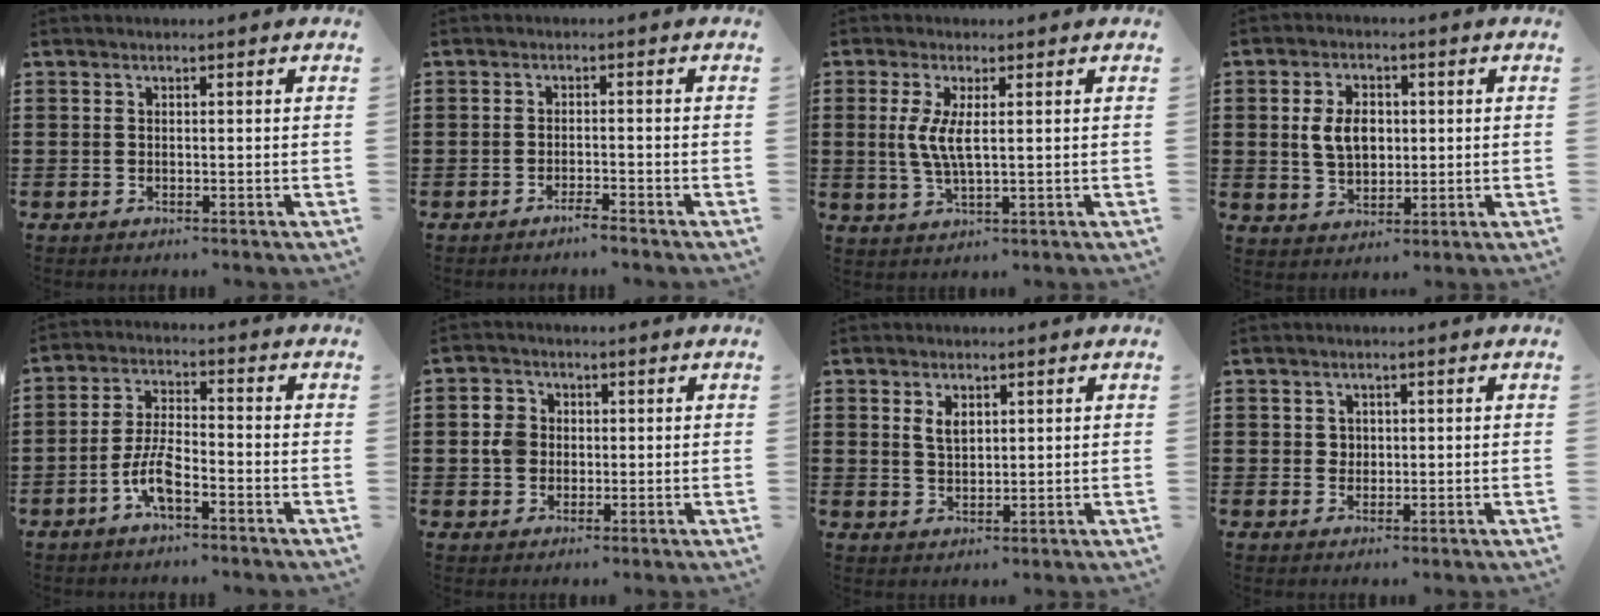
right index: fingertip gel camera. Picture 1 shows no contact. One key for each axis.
{"total": 1.8, "fx": -1.6, "fy": -0.1, "fz": 0.7, "tx": -0.015, "ty": -0.003, "tz": -0.029}
{"total": 4.6, "fx": 0.8, "fy": 1.0, "fz": 4.4, "tx": -0.102, "ty": -0.006, "tz": 0.008}
{"total": 5.8, "fx": 0.6, "fy": 3.9, "fz": 4.3, "tx": -0.098, "ty": 0.005, "tz": 0.003}
{"total": 6.4, "fx": -3.4, "fy": 1.8, "fz": 5.2, "tx": -0.126, "ty": -0.006, "tz": -0.070}
{"total": 4.0, "fx": 0.0, "fy": 3.5, "fz": 1.8, "tx": -0.054, "ty": 0.009, "tz": -0.005}
{"total": 2.6, "fx": 1.3, "fy": 1.4, "fz": 1.8, "tx": -0.039, "ty": 0.004, "tz": 0.025}
{"total": 1.4, "fx": 0.5, "fy": 1.3, "fz": 0.3, "tx": -0.011, "ty": 0.007, "tz": 0.009}